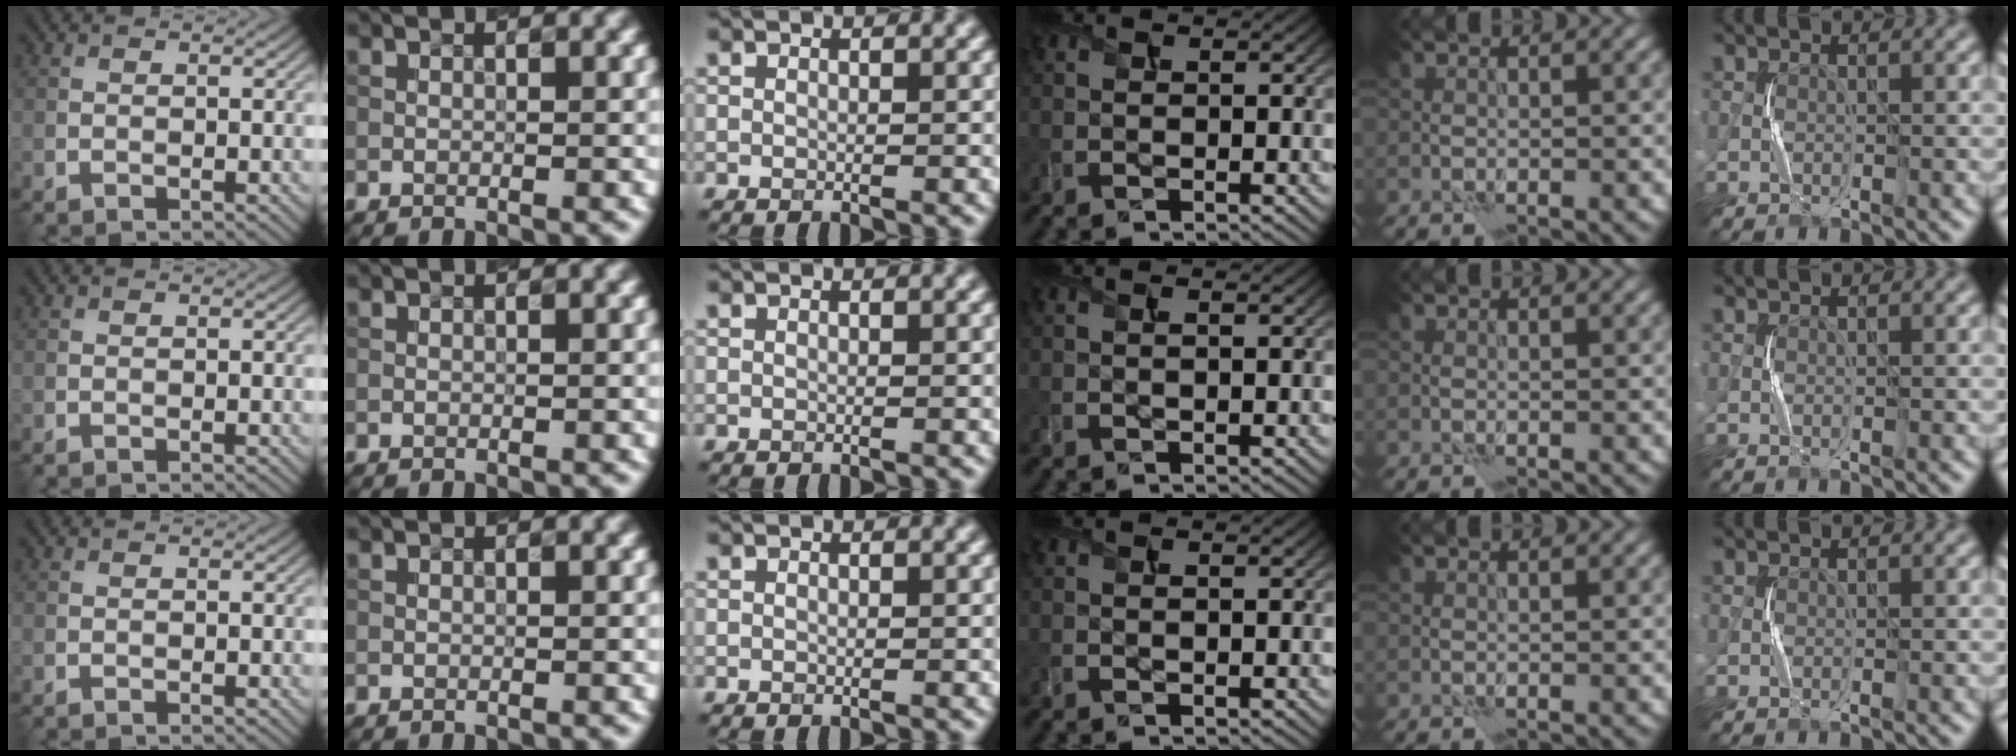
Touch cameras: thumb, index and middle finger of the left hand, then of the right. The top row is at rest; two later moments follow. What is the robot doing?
{"motion": "squeeze", "object": "paper clamp"}